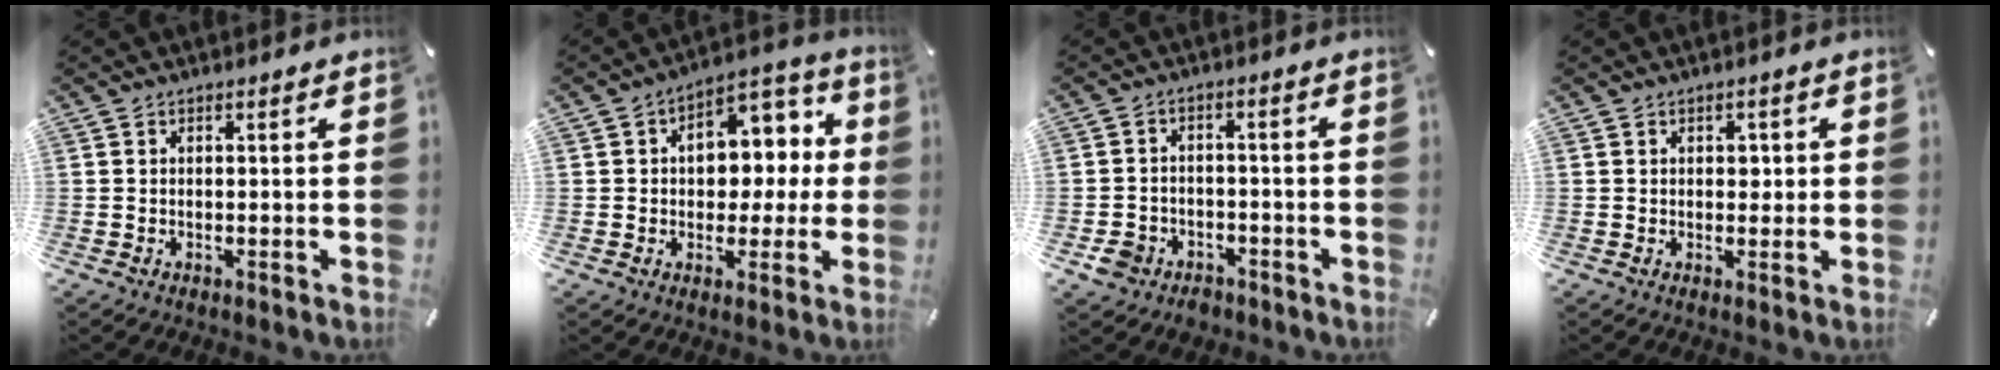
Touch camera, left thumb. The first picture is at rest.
{"total": 10.3, "force": [0.8, 8.2, 6.1], "torque": [-0.066, -0.009, 0.014]}
{"total": 5.2, "force": [-3.1, 4.1, 1.2], "torque": [-0.039, 0.014, -0.060]}
{"total": 2.0, "force": [0.2, 1.7, 1.0], "torque": [-0.006, 0.002, -0.004]}